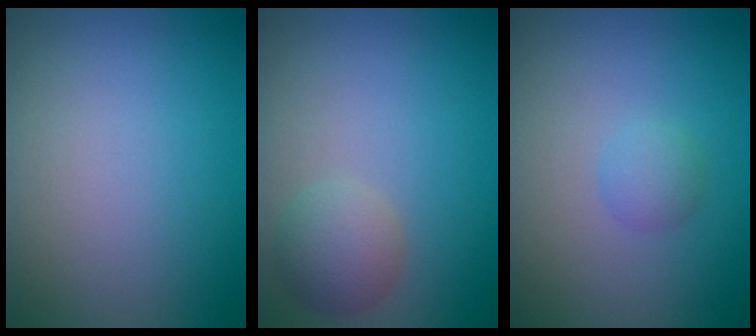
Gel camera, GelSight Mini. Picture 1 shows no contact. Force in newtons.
{"total": 2.7, "press": 2.7, "slide": 0.1}
{"total": 1.2, "press": 1.2, "slide": 0.1}